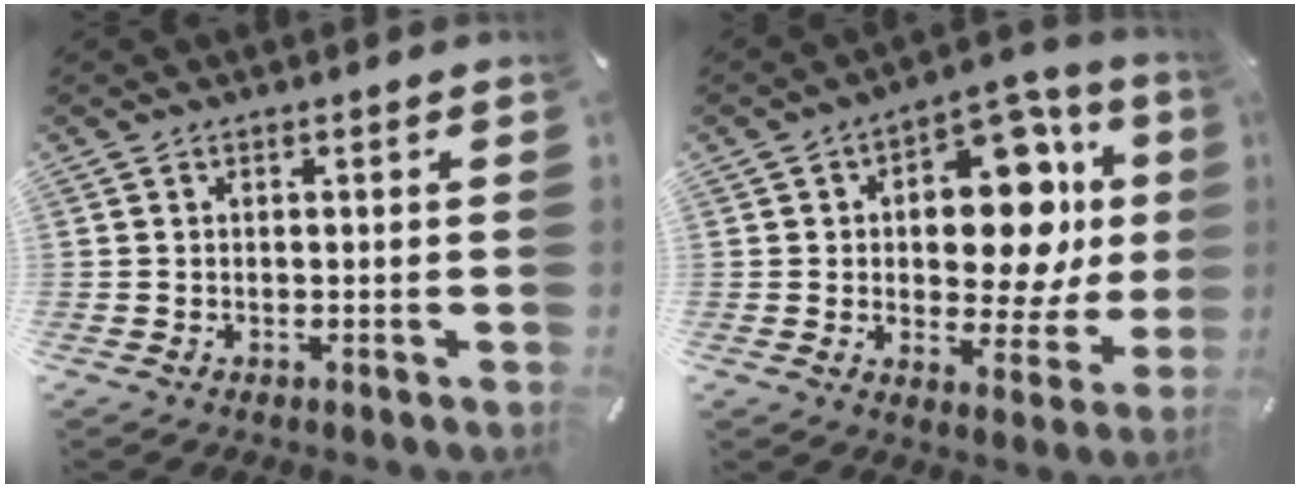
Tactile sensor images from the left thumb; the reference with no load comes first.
{"total": 18.8, "force": [4.5, 10.9, 14.6], "torque": [-0.182, -0.032, 0.072]}